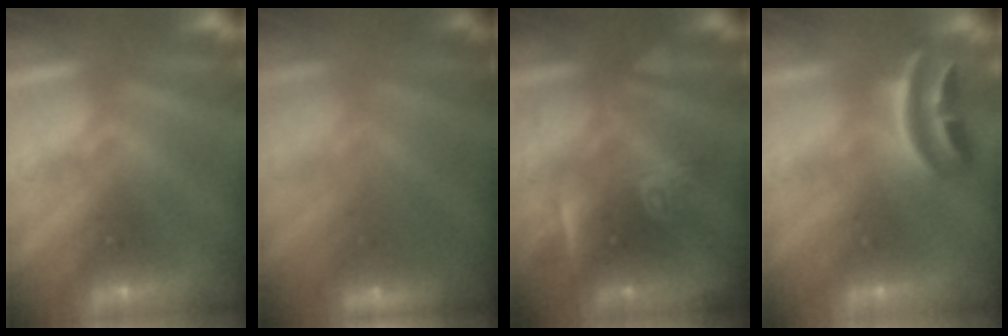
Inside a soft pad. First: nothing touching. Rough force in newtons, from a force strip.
{"total": 3.0}
{"total": 2.5}
{"total": 2.9}